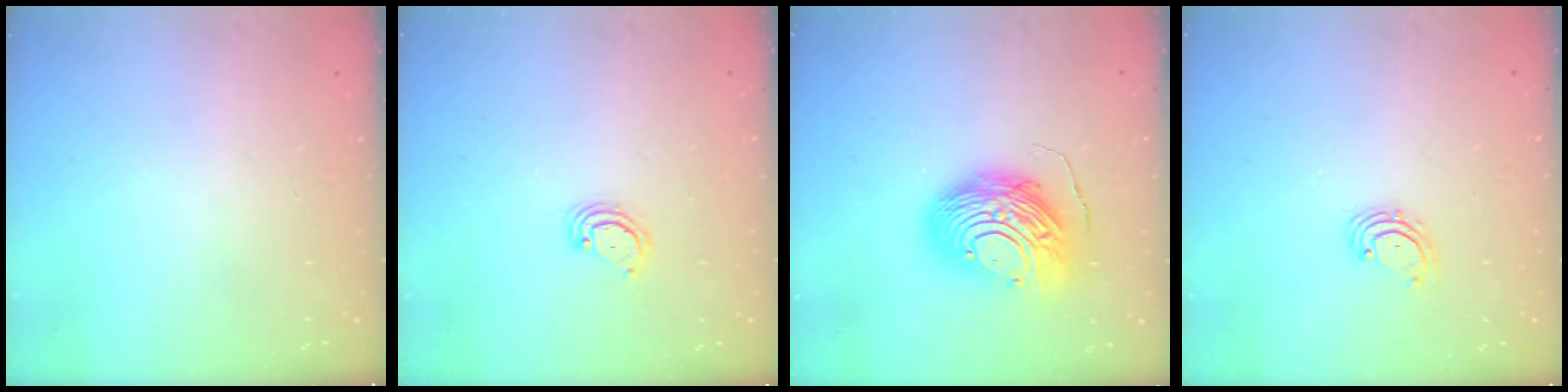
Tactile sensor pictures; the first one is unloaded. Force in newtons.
{"total": 2.9, "press": 2.9, "slide": 0.3}
{"total": 13.7, "press": 13.6, "slide": 1.3}
{"total": 2.0, "press": 2.0, "slide": 0.4}